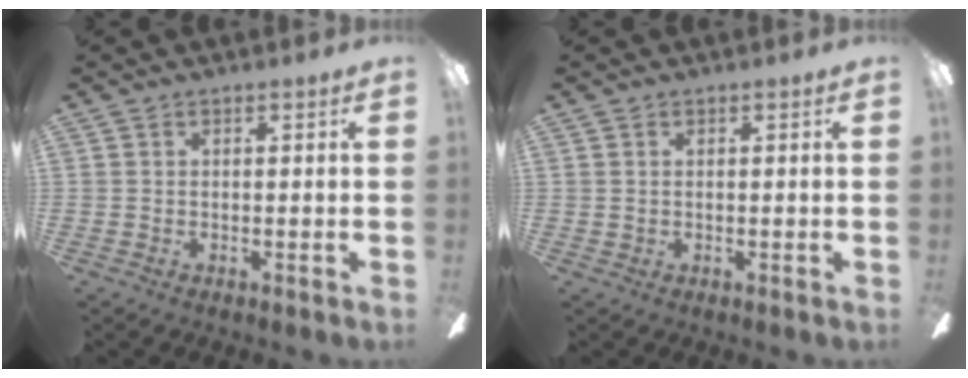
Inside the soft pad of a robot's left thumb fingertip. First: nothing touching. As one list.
[{"total": 0.6, "force": [0.3, 0.5, 0.1], "torque": [-0.003, 0.004, 0.005]}]